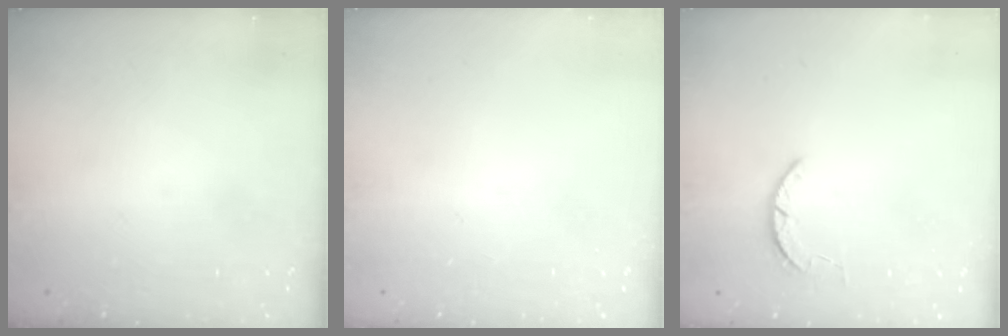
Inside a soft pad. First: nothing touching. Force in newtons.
{"total": 0.0}
{"total": 1.6, "press": 1.6, "slide": 0.3}